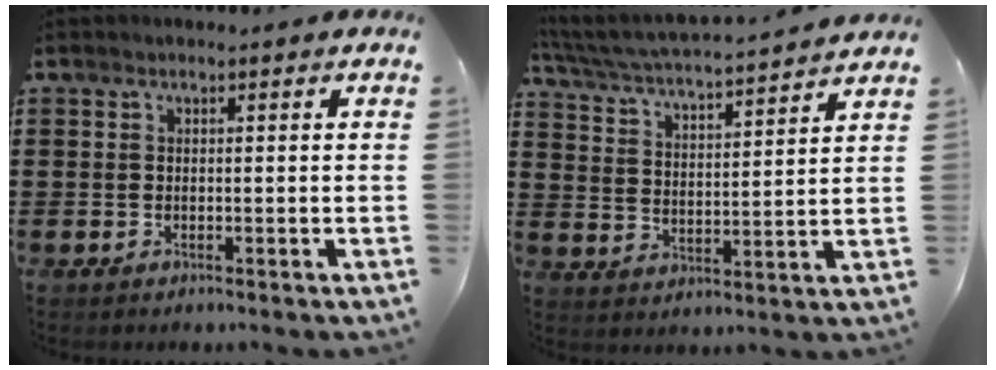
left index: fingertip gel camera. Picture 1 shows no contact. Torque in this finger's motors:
{"motor_torque": [0.05, -0.05, 0.16, 0.07]}